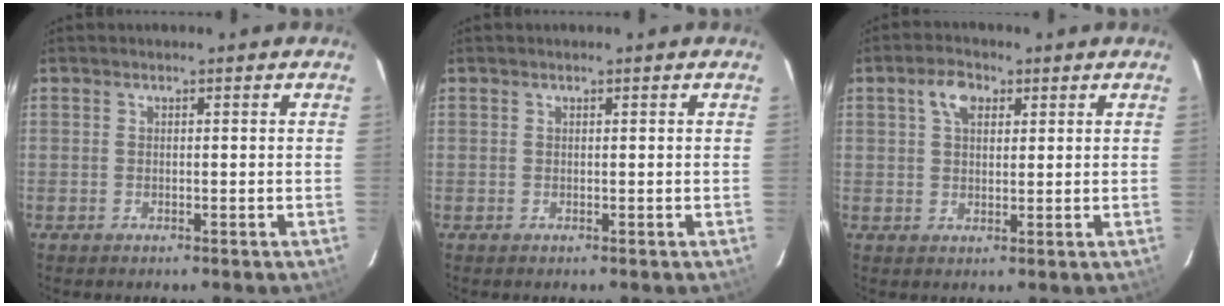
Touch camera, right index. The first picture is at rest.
{"total": 0.0}
{"total": 4.6, "force": [2.0, 2.9, 3.0], "torque": [-0.053, 0.015, 0.036]}